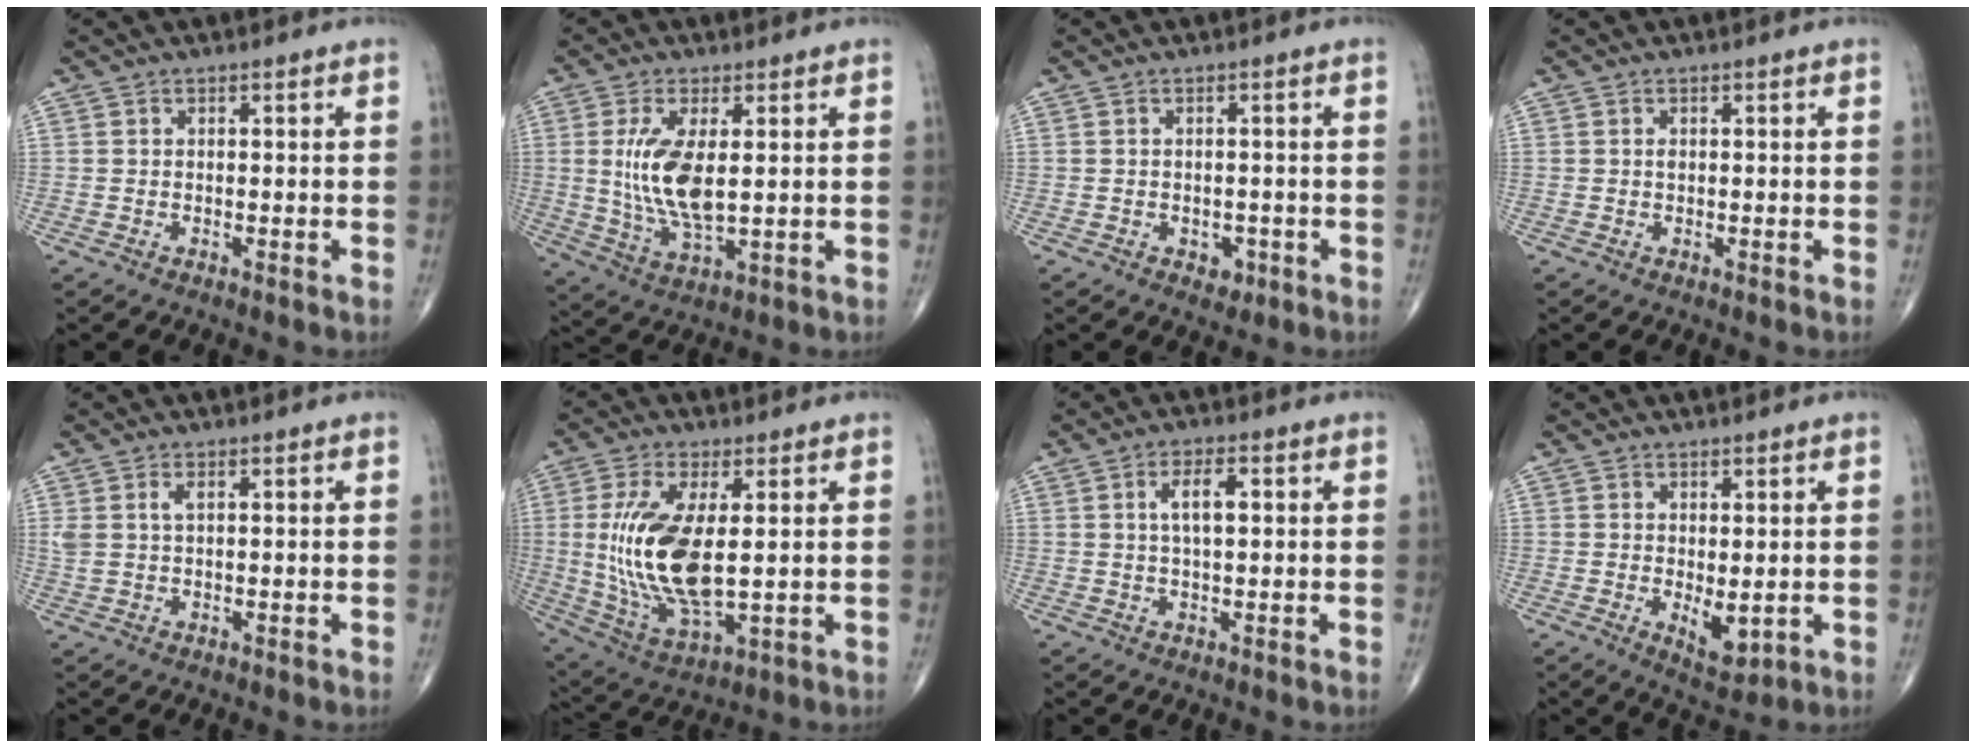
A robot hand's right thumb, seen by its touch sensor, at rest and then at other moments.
{"total": 11.1, "force": [1.3, 4.4, 10.1], "torque": [-0.207, -0.020, 0.035]}
{"total": 2.2, "force": [-1.0, 1.6, 1.1], "torque": [-0.002, 0.003, -0.010]}
{"total": 0.7, "force": [0.1, 0.4, 0.5], "torque": [-0.008, 0.000, 0.001]}
{"total": 2.7, "force": [1.0, 1.3, 2.2], "torque": [-0.054, 0.008, 0.024]}
{"total": 16.9, "force": [1.2, 7.0, 15.3], "torque": [-0.318, -0.021, 0.036]}
{"total": 5.0, "force": [1.0, 2.1, 4.5], "torque": [-0.079, 0.004, 0.017]}
{"total": 4.6, "force": [-0.4, 2.1, 4.1], "torque": [-0.049, -0.015, 0.004]}